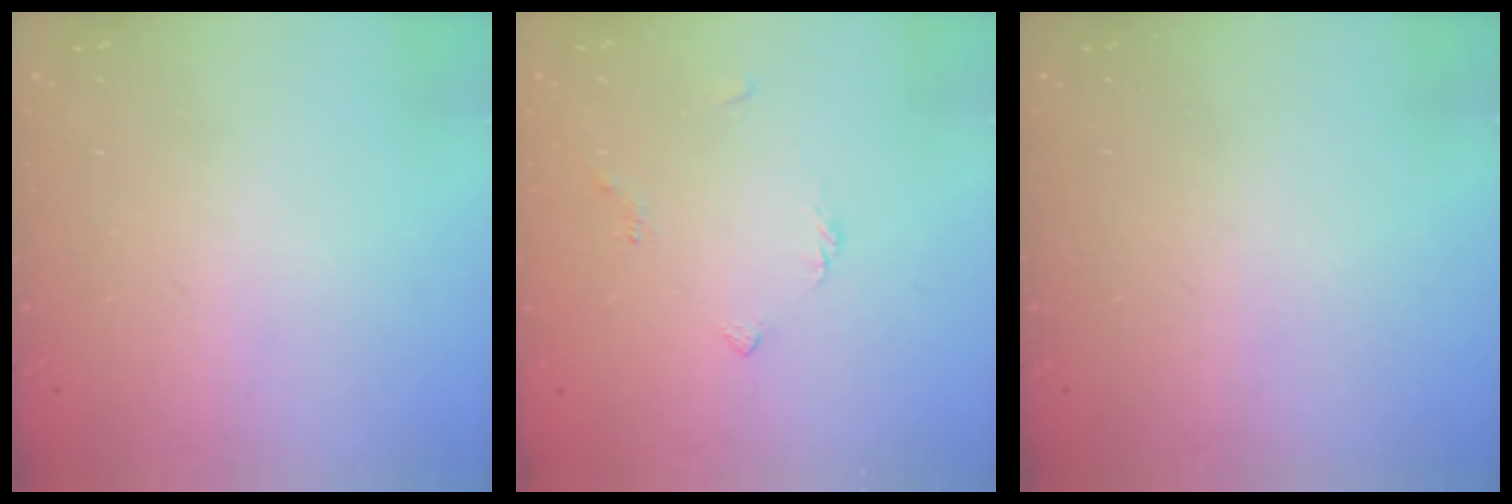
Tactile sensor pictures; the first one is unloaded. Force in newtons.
{"total": 2.6, "press": 2.5, "slide": 0.6}
{"total": 0.0}